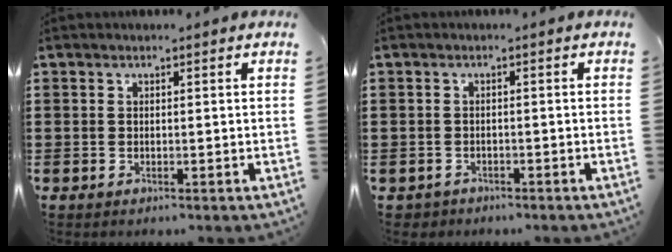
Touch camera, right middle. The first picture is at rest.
{"total": 1.4, "force": [-1.2, 0.7, -0.2], "torque": [-0.002, 0.003, -0.029]}